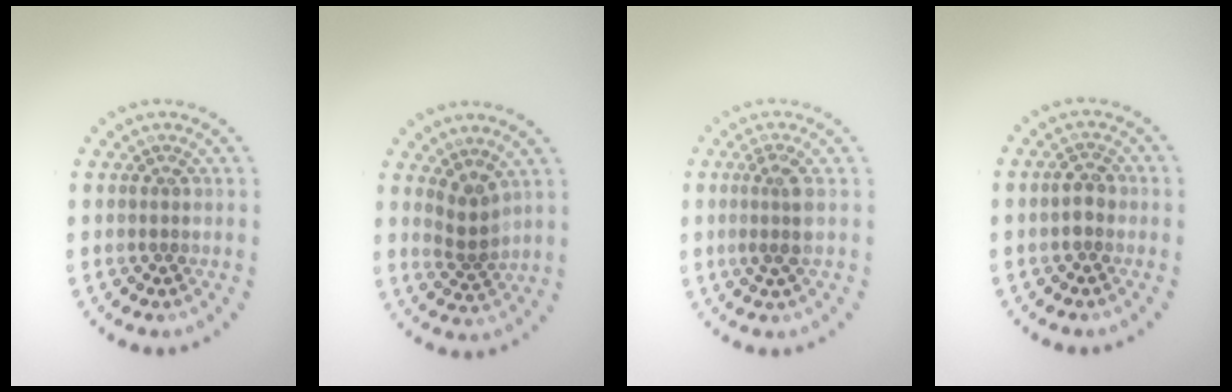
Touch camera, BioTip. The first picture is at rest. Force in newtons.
{"total": 2.2, "press": 1.5, "slide": 1.6}
{"total": 2.1, "press": 1.7, "slide": 1.3}
{"total": 1.6, "press": 1.5, "slide": 0.4}